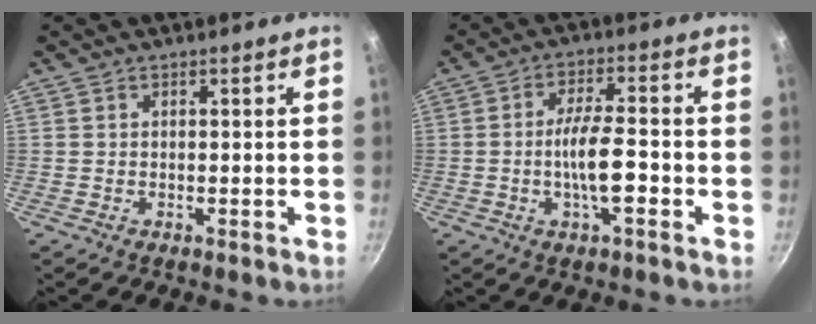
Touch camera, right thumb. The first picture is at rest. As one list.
[{"total": 8.3, "force": [-2.3, 2.2, 7.6], "torque": [-0.128, 0.018, -0.044]}]